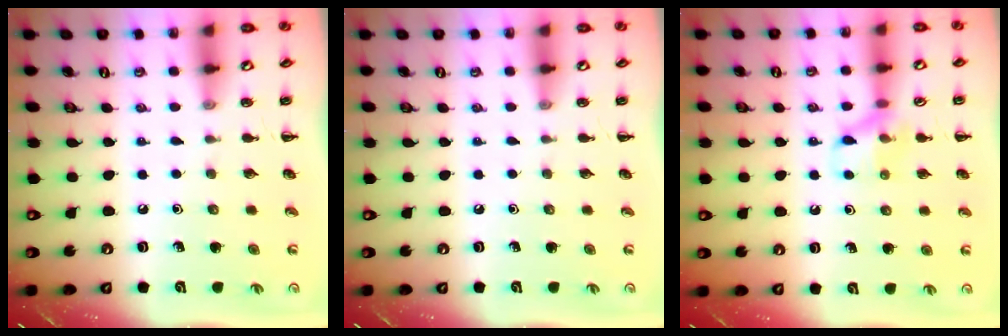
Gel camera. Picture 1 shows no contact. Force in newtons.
{"total": 0.0}
{"total": 9.1, "press": 9.1, "slide": 0.7}